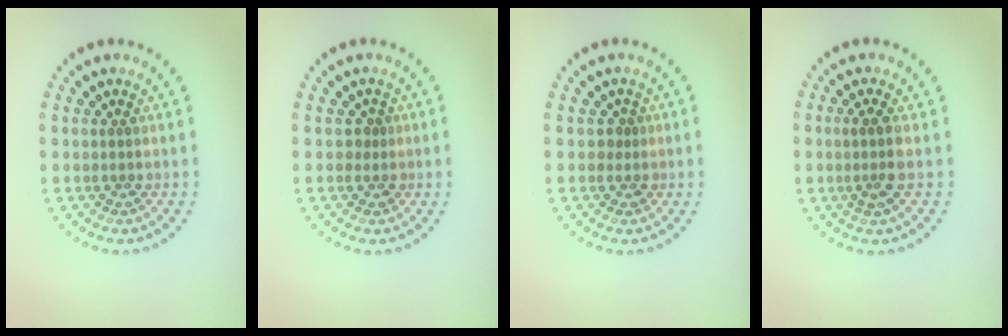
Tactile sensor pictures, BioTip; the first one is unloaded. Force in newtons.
{"total": 1.0, "press": 0.8, "slide": 0.7}
{"total": 1.0, "press": 0.8, "slide": 0.7}
{"total": 2.0, "press": 1.6, "slide": 1.2}